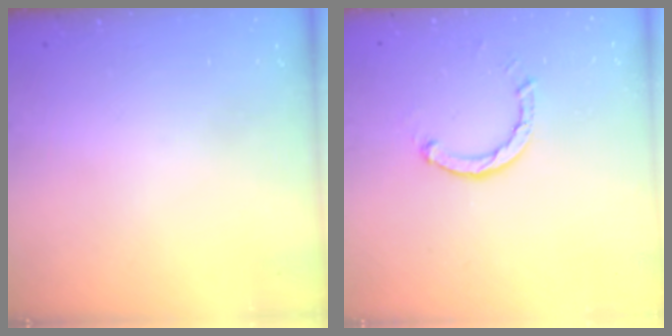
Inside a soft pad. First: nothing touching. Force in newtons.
{"total": 2.6, "press": 2.6, "slide": 0.3}